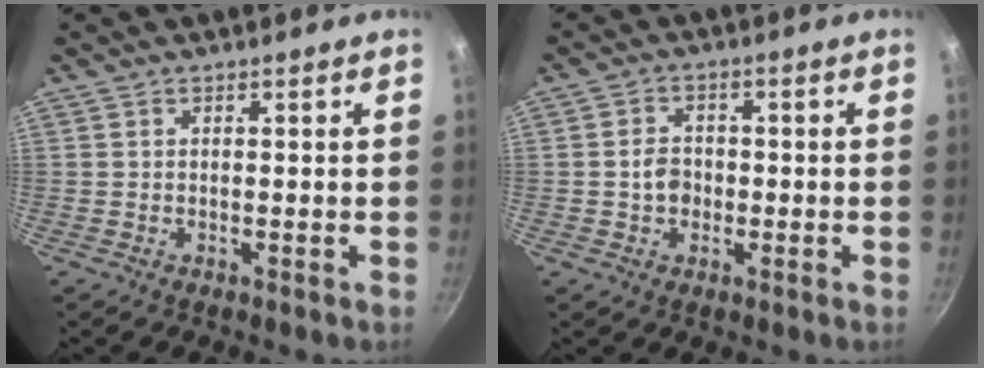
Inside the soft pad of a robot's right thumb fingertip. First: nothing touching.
{"total": 4.1, "force": [-0.7, 3.4, 2.2], "torque": [-0.016, 0.013, -0.013]}